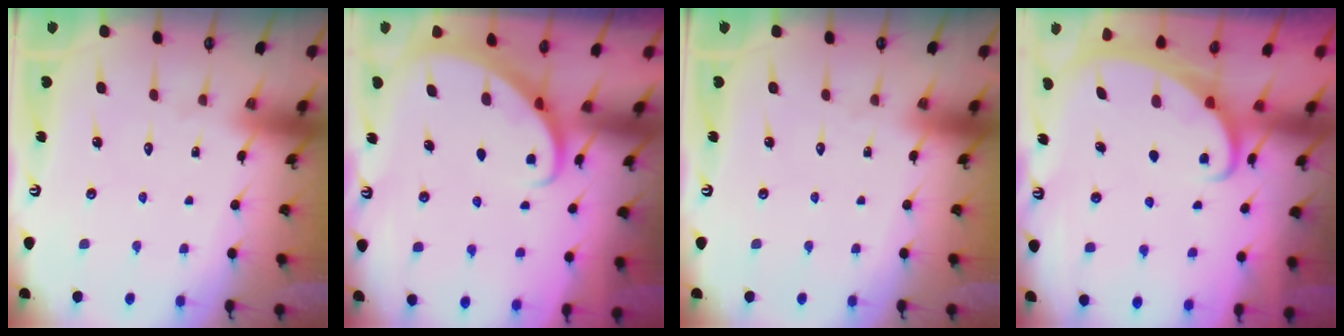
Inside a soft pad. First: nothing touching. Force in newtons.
{"total": 2.8, "press": 2.8, "slide": 0.2}
{"total": 0.0}
{"total": 2.3, "press": 2.2, "slide": 0.3}